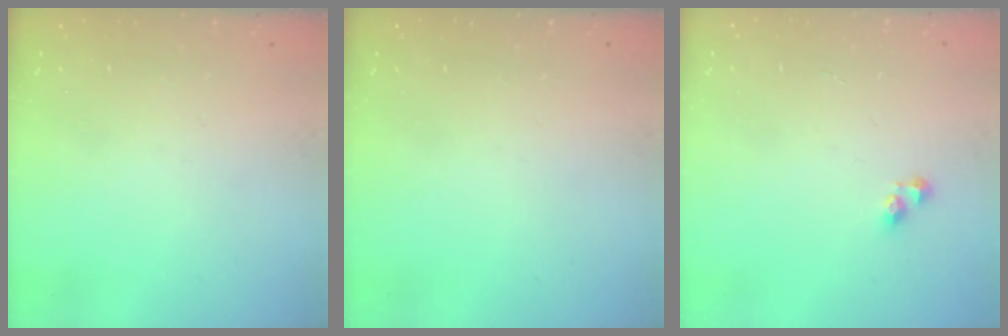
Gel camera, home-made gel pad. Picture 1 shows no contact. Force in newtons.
{"total": 0.0}
{"total": 3.1, "press": 3.1, "slide": 0.4}